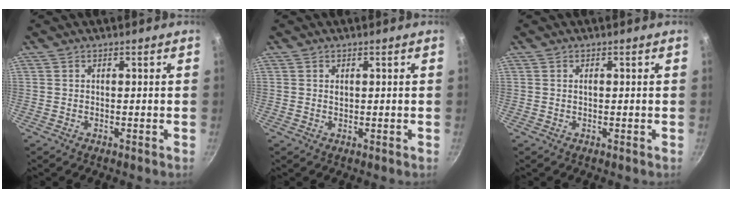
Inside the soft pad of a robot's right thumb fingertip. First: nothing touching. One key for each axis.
{"total": 0.8, "fx": 0.3, "fy": 0.6, "fz": 0.6, "tx": -0.007, "ty": 0.002, "tz": 0.004}
{"total": 0.8, "fx": 0.1, "fy": 0.5, "fz": 0.7, "tx": -0.011, "ty": 0.002, "tz": 0.001}